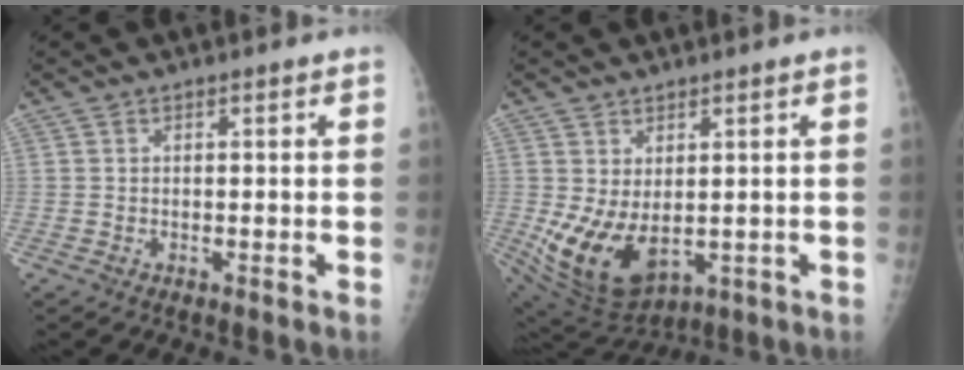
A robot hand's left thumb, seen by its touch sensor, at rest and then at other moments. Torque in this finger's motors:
{"motor_torque": [1.28, 1.27, 1.46, -0.06, 0.26]}